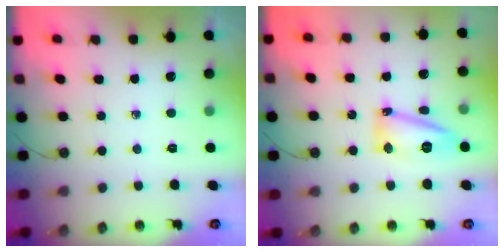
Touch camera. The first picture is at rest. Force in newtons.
{"total": 13.3, "press": 13.3, "slide": 1.1}